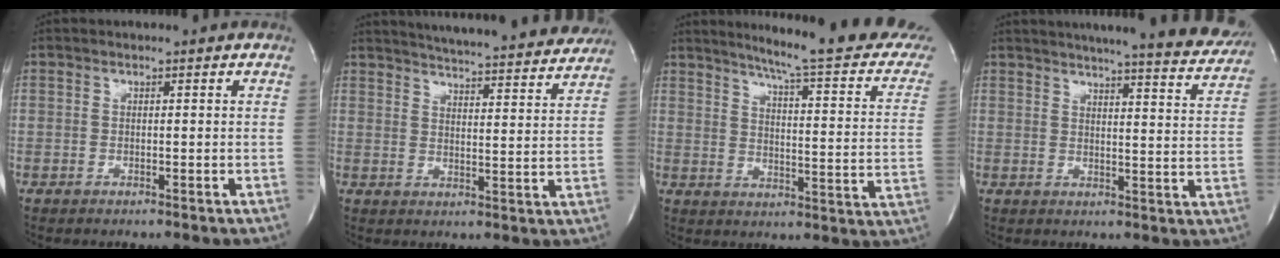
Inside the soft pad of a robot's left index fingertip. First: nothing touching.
{"total": 23.2, "force": [21.6, 2.2, 8.1], "torque": [-0.125, -0.040, 0.268]}
{"total": 20.6, "force": [17.6, 0.5, 10.7], "torque": [-0.144, -0.056, 0.212]}
{"total": 21.4, "force": [19.3, 2.0, 9.1], "torque": [-0.125, -0.050, 0.219]}